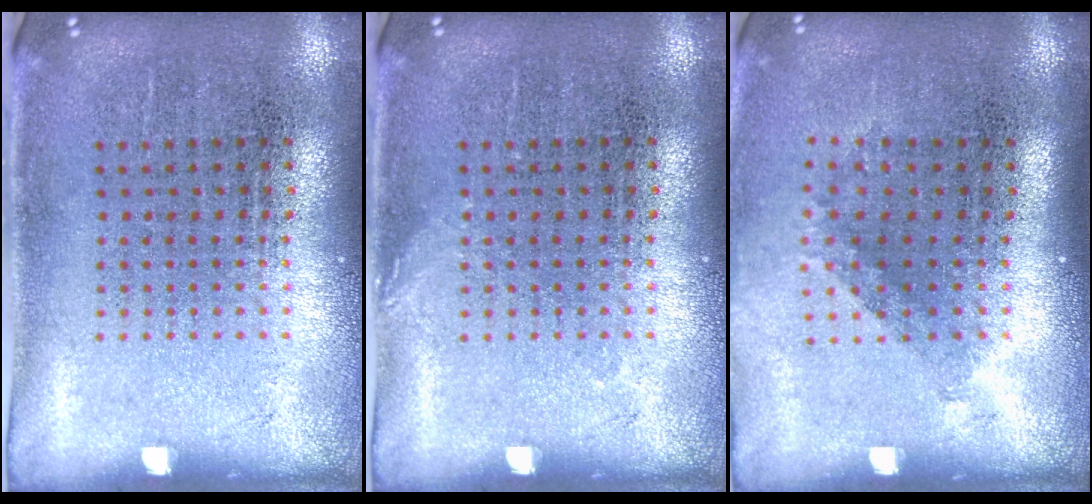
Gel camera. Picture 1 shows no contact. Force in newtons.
{"total": 0.6, "press": 0.5, "slide": 0.1}
{"total": 1.3, "press": 0.9, "slide": 0.9}